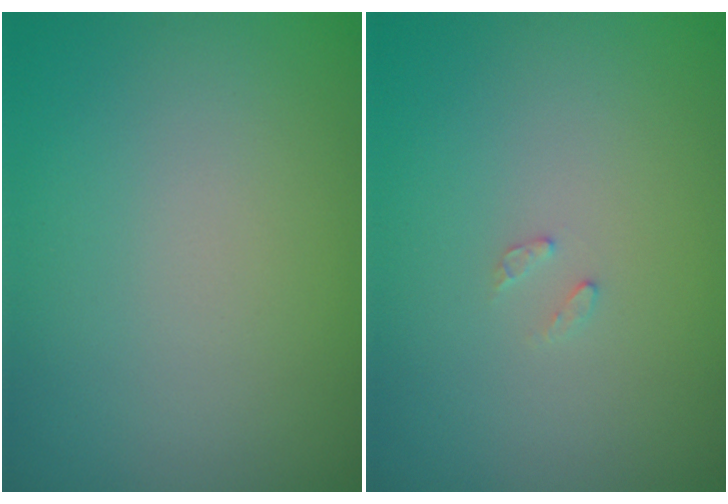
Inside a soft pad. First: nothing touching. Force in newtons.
{"total": 0.8, "press": 0.7, "slide": 0.1}